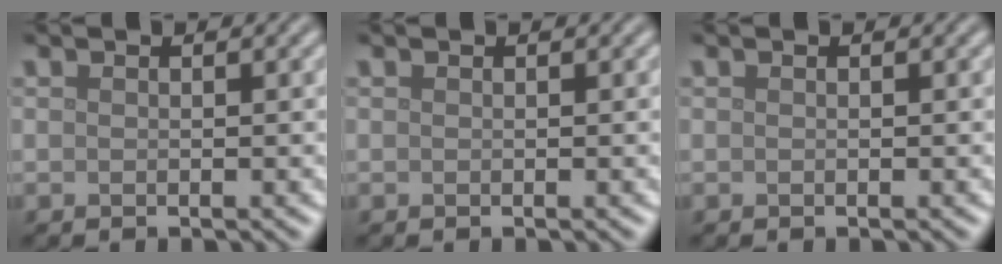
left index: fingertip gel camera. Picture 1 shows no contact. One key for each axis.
{"total": 0.0}
{"total": 0.0}